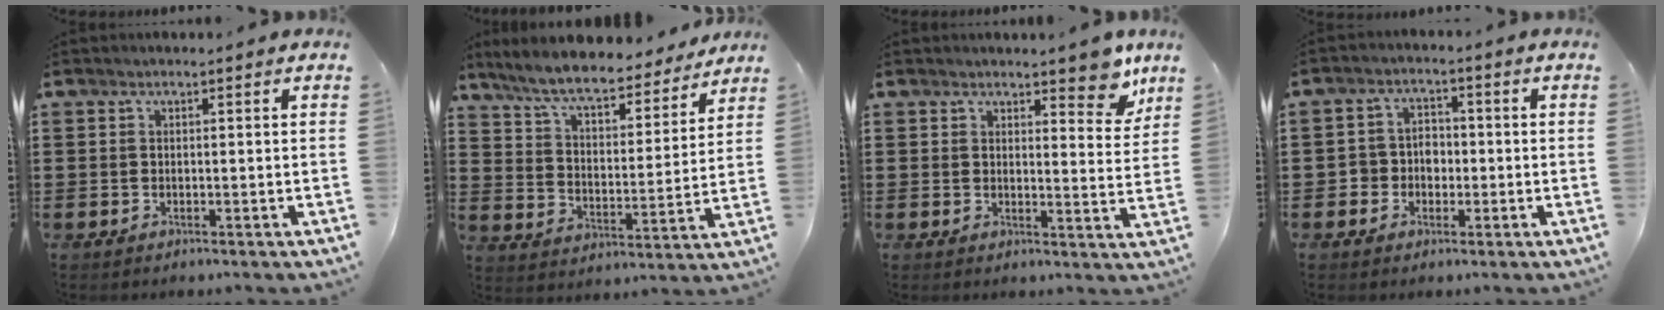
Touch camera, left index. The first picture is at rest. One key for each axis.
{"total": 8.6, "fx": 7.6, "fy": 1.1, "fz": 3.8, "tx": -0.105, "ty": -0.039, "tz": 0.132}
{"total": 5.7, "fx": 4.7, "fy": 1.8, "fz": 2.6, "tx": -0.024, "ty": -0.021, "tz": 0.078}
{"total": 3.5, "fx": -1.1, "fy": 3.1, "fz": 1.2, "tx": -0.033, "ty": 0.008, "tz": -0.027}